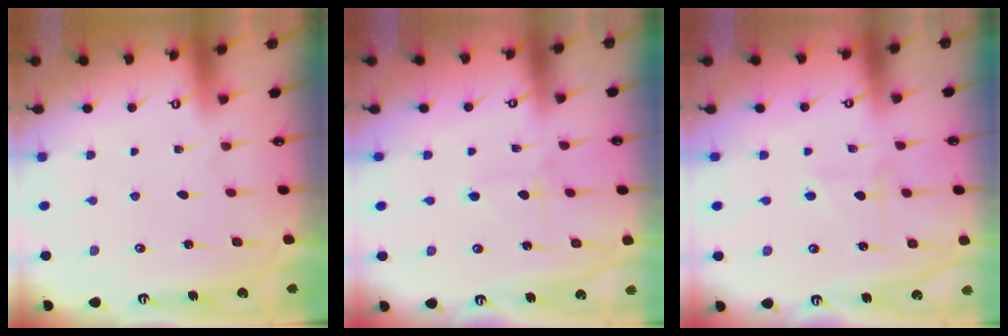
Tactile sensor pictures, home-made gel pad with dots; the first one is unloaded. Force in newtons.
{"total": 1.6, "press": 1.6, "slide": 0.0}
{"total": 3.6, "press": 3.6, "slide": 0.5}